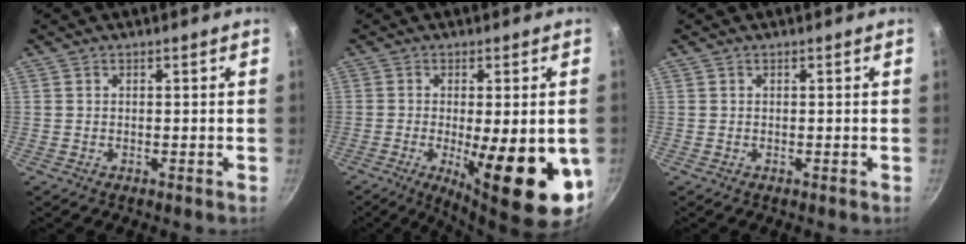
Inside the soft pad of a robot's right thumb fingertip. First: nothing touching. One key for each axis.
{"total": 18.7, "fx": -4.5, "fy": 5.6, "fz": 17.3, "tx": -0.223, "ty": -0.012, "tz": -0.051}
{"total": 0.0}